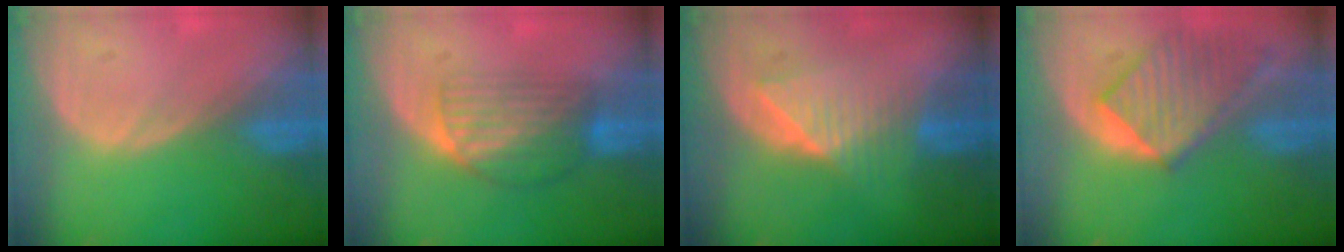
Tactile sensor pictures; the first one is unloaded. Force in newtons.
{"total": 6.8, "press": 6.0, "slide": 3.2}
{"total": 6.4, "press": 6.3, "slide": 1.1}
{"total": 8.9, "press": 7.9, "slide": 4.1}